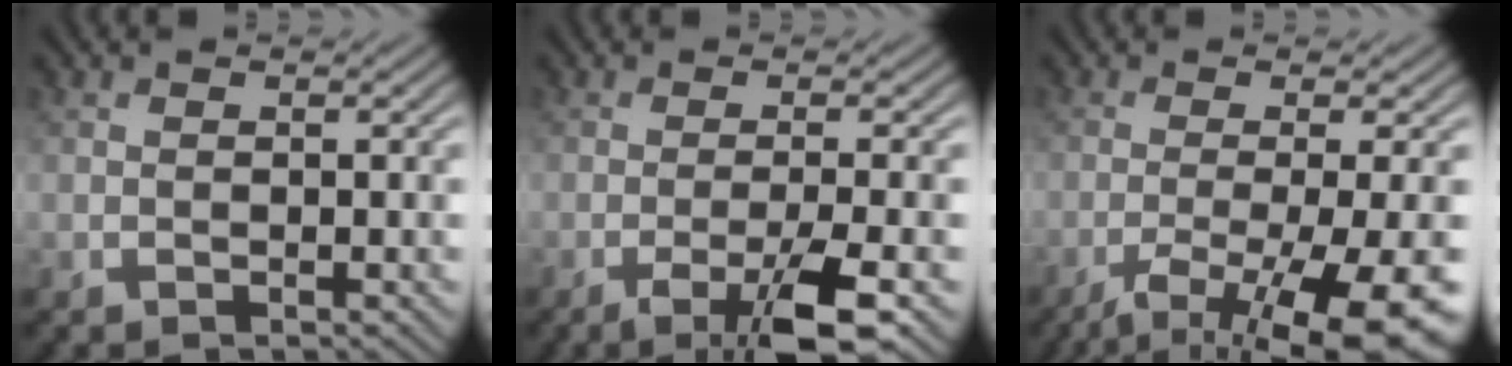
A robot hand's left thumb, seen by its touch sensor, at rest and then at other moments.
{"total": 6.2, "force": [-3.0, 0.9, 5.4], "torque": [-0.084, 0.008, -0.055]}
{"total": 11.8, "force": [-6.2, 2.7, 9.6], "torque": [-0.149, -0.014, -0.090]}